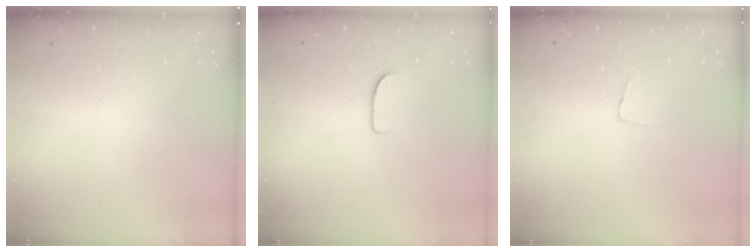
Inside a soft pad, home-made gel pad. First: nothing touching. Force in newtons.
{"total": 5.5, "press": 5.5, "slide": 0.5}
{"total": 3.4, "press": 3.4, "slide": 0.2}